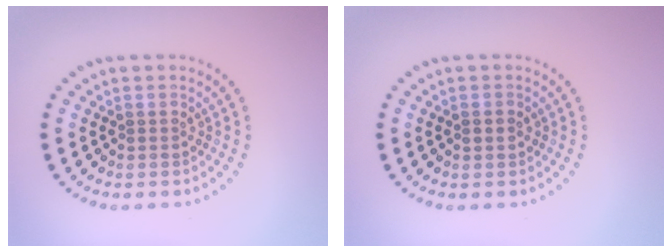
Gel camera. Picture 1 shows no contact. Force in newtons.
{"total": 1.4, "press": 1.4, "slide": 0.1}